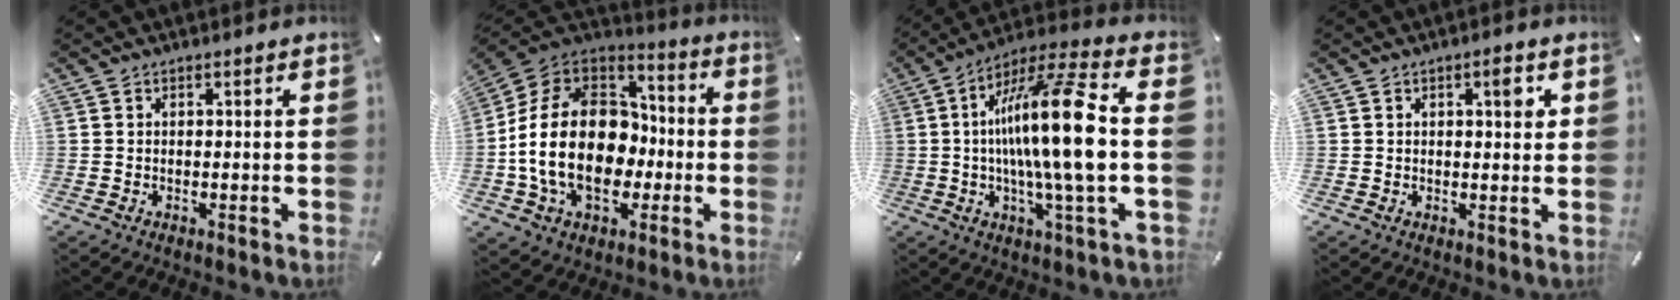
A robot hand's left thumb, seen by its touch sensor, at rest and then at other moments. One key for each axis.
{"total": 22.1, "fx": -3.4, "fy": 16.2, "fz": 14.6, "tx": -0.299, "ty": 0.015, "tz": -0.049}
{"total": 20.2, "fx": 0.8, "fy": 2.5, "fz": 20.1, "tx": -0.375, "ty": -0.012, "tz": -0.002}
{"total": 3.8, "fx": 1.2, "fy": 1.5, "fz": 3.3, "tx": -0.036, "ty": -0.006, "tz": 0.012}